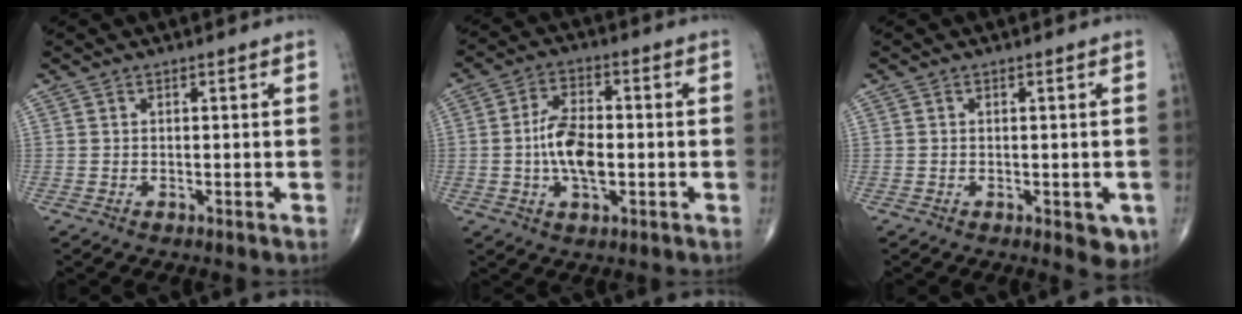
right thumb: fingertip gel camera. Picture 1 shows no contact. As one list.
[{"total": 9.3, "force": [-1.1, 4.7, 8.0], "torque": [-0.146, 0.010, -0.024]}, {"total": 4.1, "force": [-1.4, 1.9, 3.4], "torque": [-0.021, -0.005, -0.013]}]